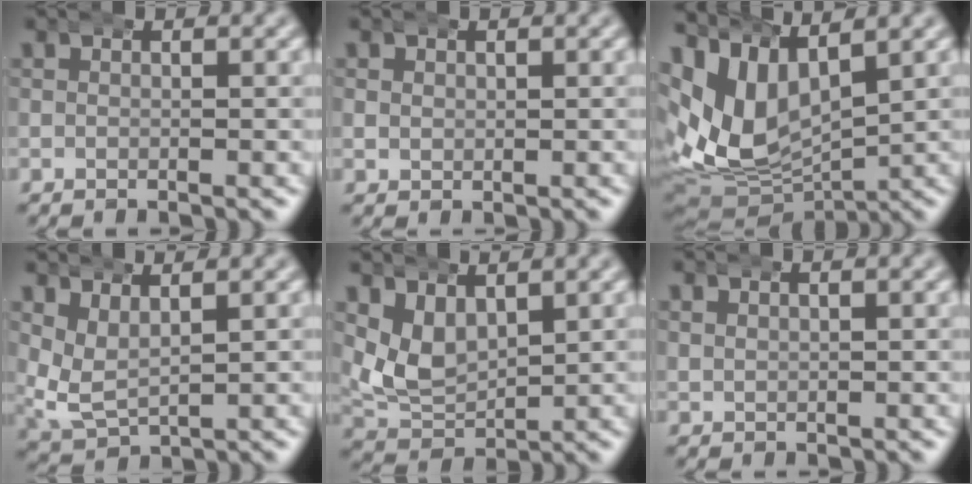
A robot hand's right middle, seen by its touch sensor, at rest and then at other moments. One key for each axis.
{"total": 1.0, "fx": 0.5, "fy": 0.8, "fz": 0.2, "tx": -0.012, "ty": -0.006, "tz": 0.014}
{"total": 11.5, "fx": 1.2, "fy": 8.8, "fz": 7.3, "tx": -0.168, "ty": -0.027, "tz": 0.029}
{"total": 4.7, "fx": 1.8, "fy": 3.5, "fz": 2.6, "tx": -0.083, "ty": -0.024, "tz": 0.044}
{"total": 5.8, "fx": 1.9, "fy": 4.5, "fz": 3.1, "tx": -0.090, "ty": -0.018, "tz": 0.041}
{"total": 0.9, "fx": 0.7, "fy": 0.6, "fz": 0.2, "tx": -0.010, "ty": -0.002, "tz": 0.018}